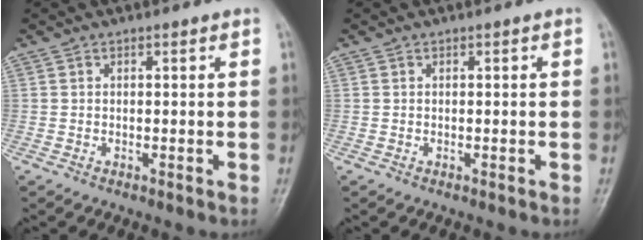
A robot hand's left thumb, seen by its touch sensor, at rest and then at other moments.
{"total": 0.0}